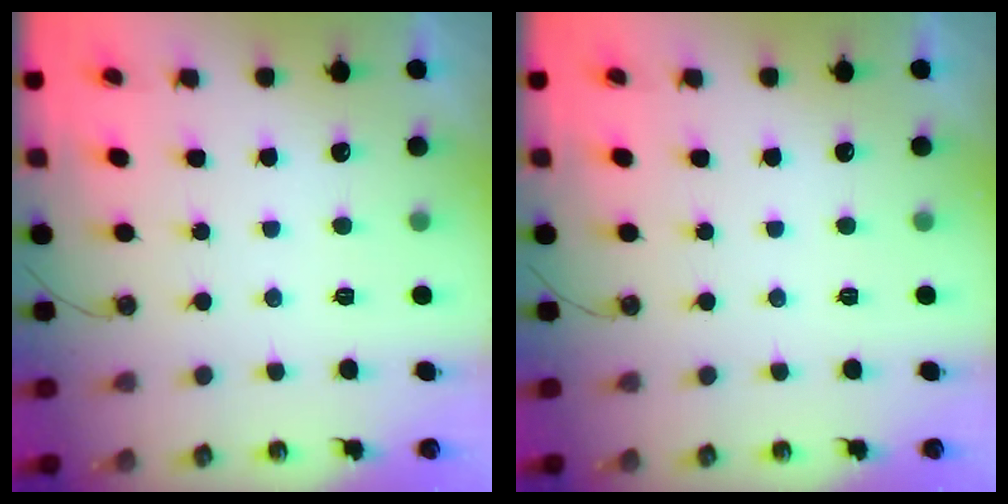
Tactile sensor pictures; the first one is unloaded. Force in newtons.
{"total": 0.0}